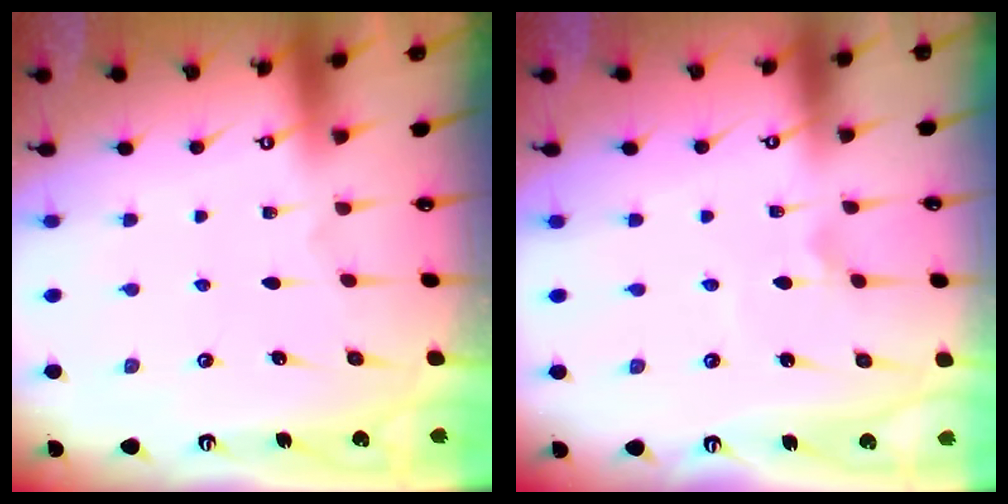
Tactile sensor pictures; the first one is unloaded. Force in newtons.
{"total": 2.1, "press": 2.1, "slide": 0.1}